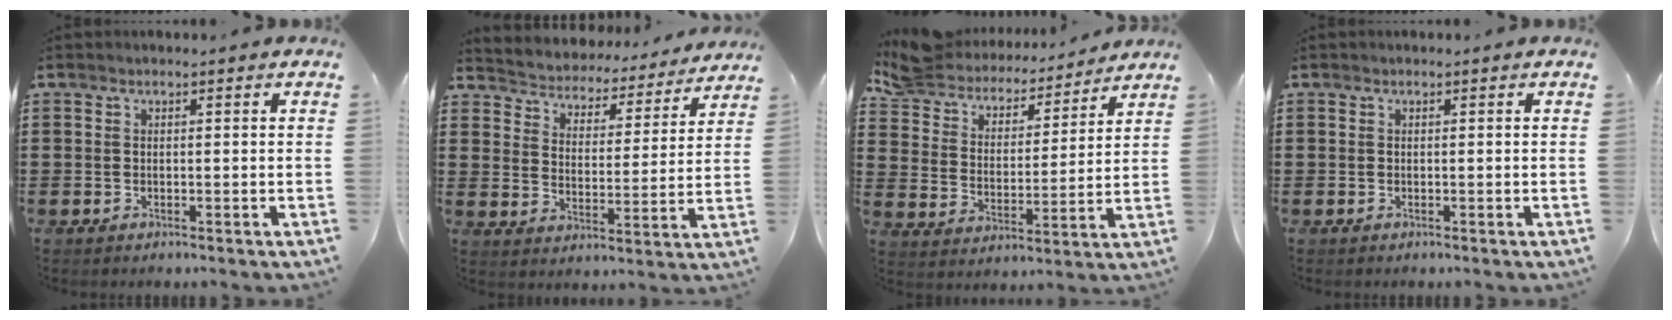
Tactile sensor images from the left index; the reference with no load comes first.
{"total": 3.8, "force": [3.8, 0.3, -0.6], "torque": [-0.016, -0.040, 0.057]}
{"total": 7.0, "force": [6.8, 1.5, 0.5], "torque": [-0.051, -0.049, 0.117]}
{"total": 0.0}